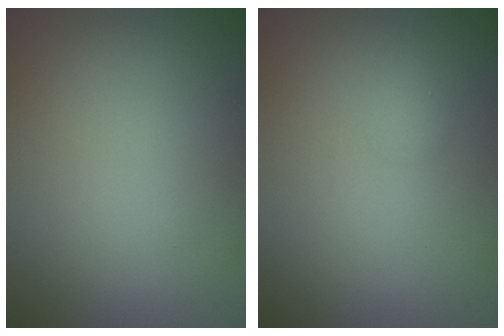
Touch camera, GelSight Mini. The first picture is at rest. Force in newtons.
{"total": 0.9, "press": 0.9, "slide": 0.0}